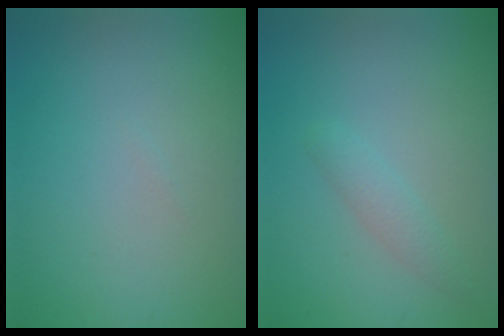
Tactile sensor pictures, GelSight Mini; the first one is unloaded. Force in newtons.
{"total": 1.4, "press": 1.4, "slide": 0.0}